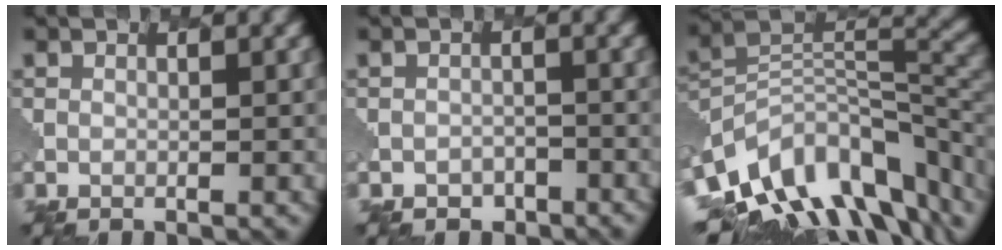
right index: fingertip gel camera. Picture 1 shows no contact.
{"total": 1.6, "force": [-1.2, 1.1, -0.2], "torque": [0.008, 0.000, -0.019]}
{"total": 11.4, "force": [-6.1, 6.5, 7.2], "torque": [-0.136, 0.014, -0.114]}